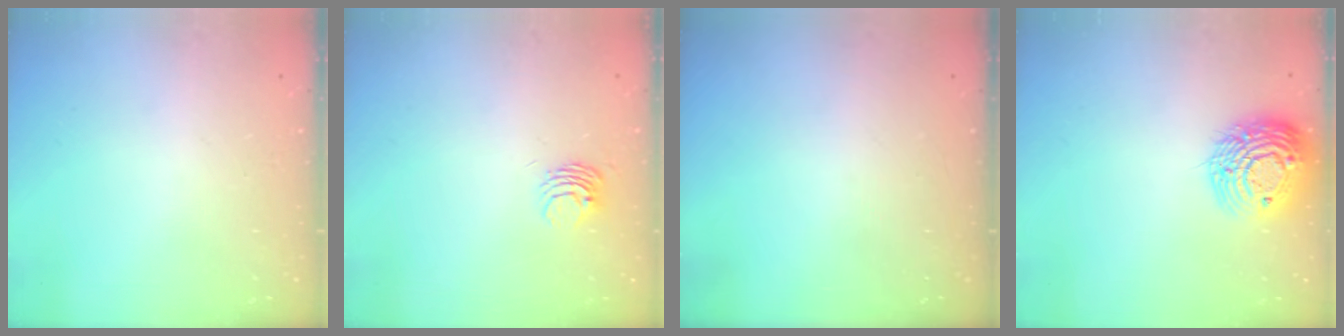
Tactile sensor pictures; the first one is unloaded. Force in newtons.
{"total": 4.0, "press": 4.0, "slide": 0.2}
{"total": 0.0}
{"total": 15.1, "press": 15.1, "slide": 1.2}